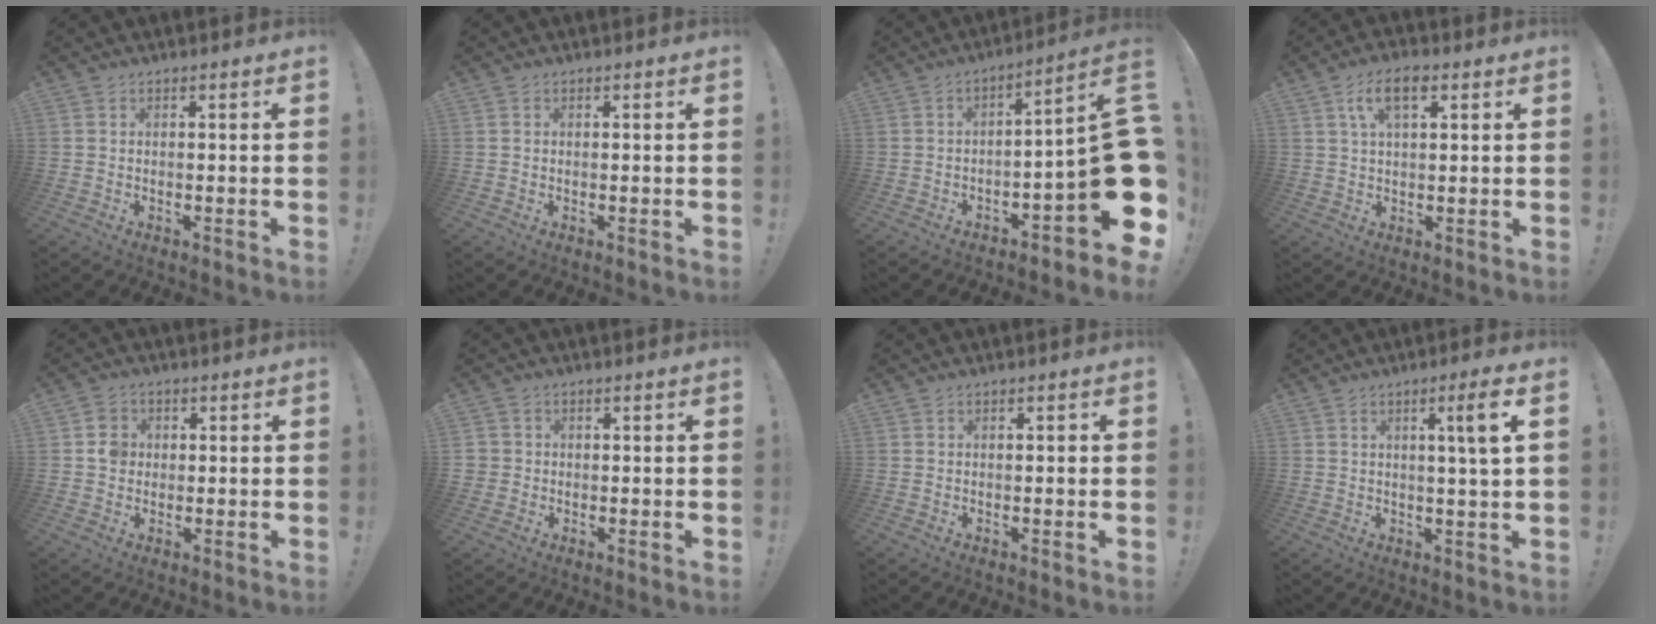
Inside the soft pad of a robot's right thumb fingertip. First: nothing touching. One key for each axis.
{"total": 0.6, "fx": 0.3, "fy": 0.5, "fz": 0.1, "tx": -0.010, "ty": 0.004, "tz": 0.007}
{"total": 15.2, "fx": -3.1, "fy": 3.0, "fz": 14.6, "tx": -0.188, "ty": 0.007, "tz": -0.051}
{"total": 7.8, "fx": 3.3, "fy": 3.6, "fz": 6.1, "tx": -0.102, "ty": 0.003, "tz": 0.058}
{"total": 4.6, "fx": 0.1, "fy": 4.3, "fz": 1.6, "tx": -0.020, "ty": 0.008, "tz": 0.001}
{"total": 2.2, "fx": -0.1, "fy": 2.2, "fz": 0.4, "tx": -0.002, "ty": 0.004, "tz": -0.002}
{"total": 0.6, "fx": -0.5, "fy": 0.1, "fz": 0.3, "tx": -0.014, "ty": 0.006, "tz": -0.010}
{"total": 5.9, "fx": 1.5, "fy": -0.4, "fz": 5.7, "tx": -0.087, "ty": -0.001, "tz": 0.011}